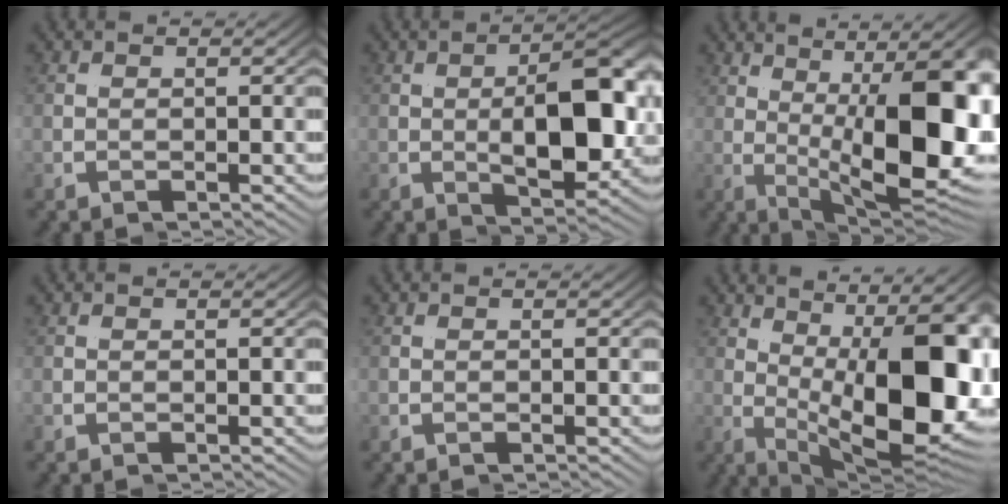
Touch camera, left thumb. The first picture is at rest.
{"total": 8.3, "force": [-0.9, 2.0, 8.0], "torque": [-0.121, 0.008, -0.014]}
{"total": 12.9, "force": [-0.7, 3.2, 12.4], "torque": [-0.188, -0.008, 0.007]}
{"total": 0.0}
{"total": 0.0}
{"total": 15.3, "force": [-1.4, 5.3, 14.3], "torque": [-0.218, -0.023, 0.002]}